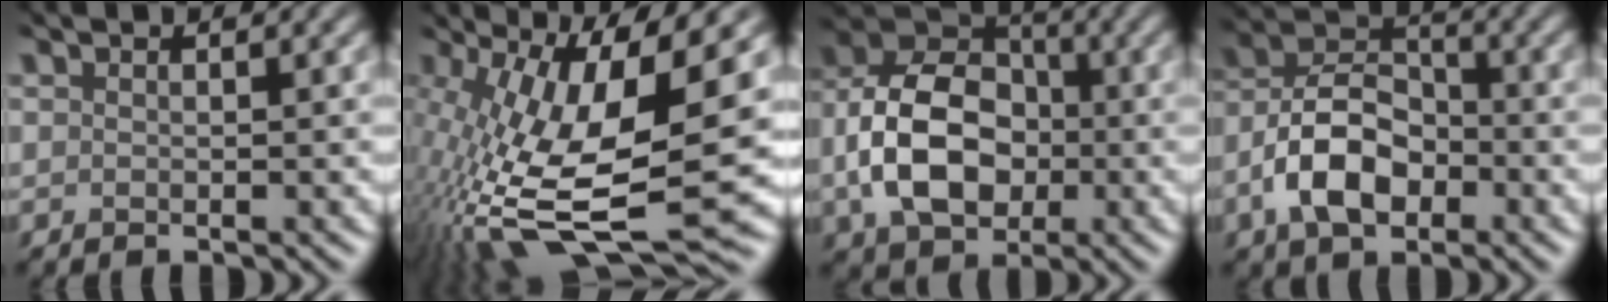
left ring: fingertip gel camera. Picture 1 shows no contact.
{"total": 14.9, "force": [-2.0, 4.9, 13.9], "torque": [-0.276, -0.017, -0.017]}
{"total": 8.4, "force": [-2.3, 6.1, 5.3], "torque": [-0.112, 0.000, -0.047]}
{"total": 6.3, "force": [-3.5, 3.7, 3.7], "torque": [-0.071, 0.001, -0.065]}